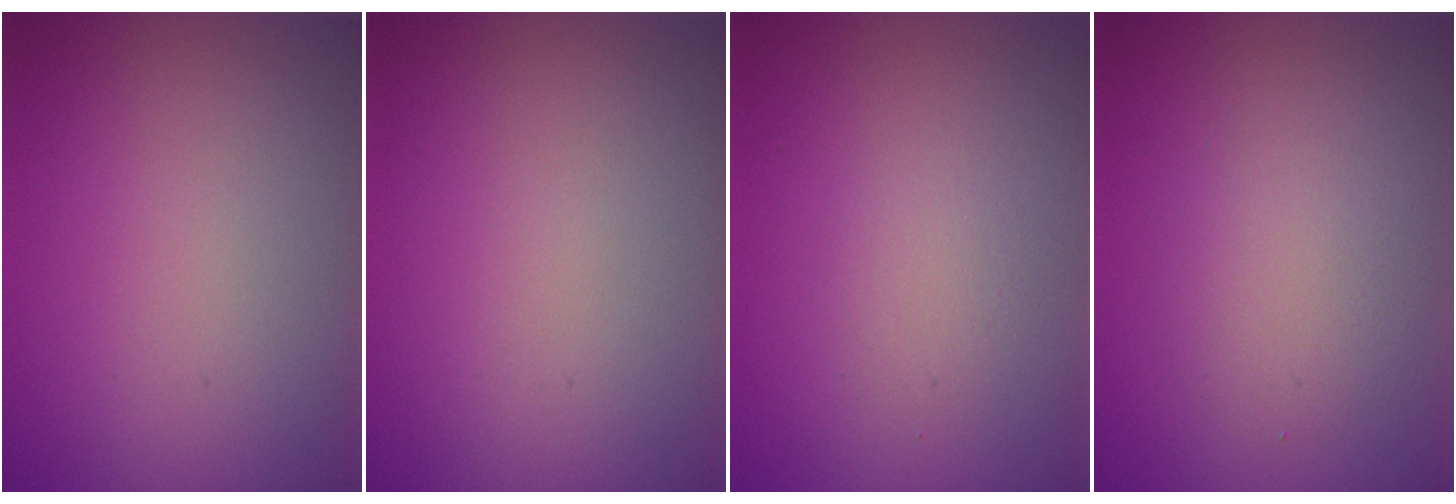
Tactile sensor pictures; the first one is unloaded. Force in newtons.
{"total": 0.0}
{"total": 1.4, "press": 1.4, "slide": 0.1}
{"total": 2.6, "press": 2.6, "slide": 0.1}